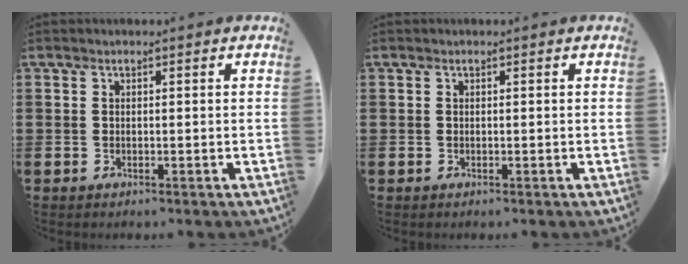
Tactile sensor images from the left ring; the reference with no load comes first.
{"total": 0.0}